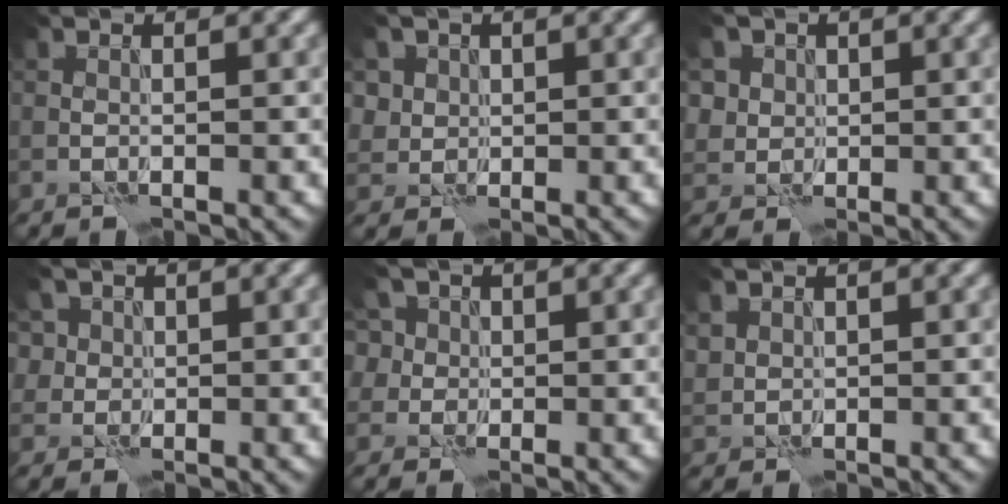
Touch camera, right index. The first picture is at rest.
{"total": 4.6, "force": [2.2, 3.7, 1.5], "torque": [-0.036, 0.004, 0.034]}
{"total": 5.4, "force": [2.6, 4.3, 1.8], "torque": [-0.043, 0.008, 0.035]}
{"total": 5.6, "force": [2.6, 4.5, 2.2], "torque": [-0.046, 0.015, 0.026]}
{"total": 7.5, "force": [3.5, 5.7, 3.3], "torque": [-0.064, 0.027, 0.026]}
{"total": 1.3, "force": [0.7, 1.0, 0.1], "torque": [-0.005, -0.002, 0.017]}